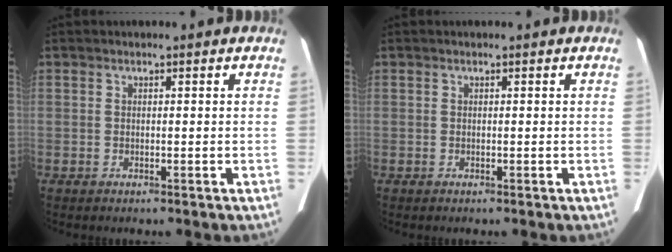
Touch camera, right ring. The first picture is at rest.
{"total": 0.0}